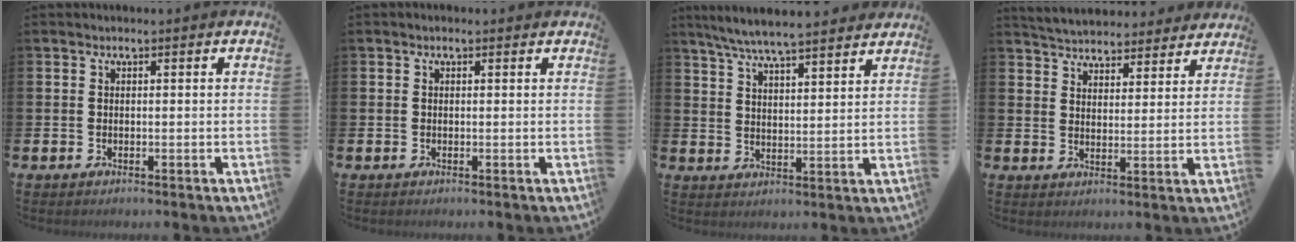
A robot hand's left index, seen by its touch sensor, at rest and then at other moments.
{"total": 0.0}
{"total": 6.7, "force": [6.4, 0.3, 2.0], "torque": [-0.061, -0.034, 0.114]}
{"total": 5.3, "force": [5.2, 1.1, -0.1], "torque": [-0.015, -0.037, 0.091]}